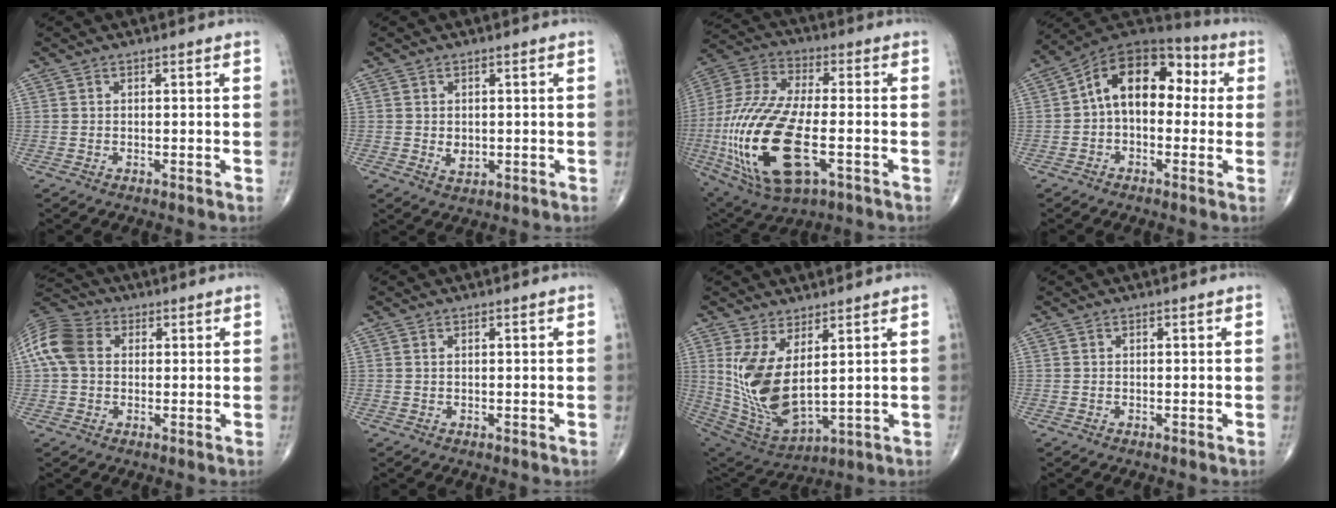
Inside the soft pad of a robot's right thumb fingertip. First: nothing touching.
{"total": 2.5, "force": [-0.1, 1.8, 1.7], "torque": [-0.020, -0.004, 0.005]}
{"total": 26.1, "force": [-6.2, 11.4, 22.7], "torque": [-0.534, -0.007, -0.097]}
{"total": 15.1, "force": [1.4, 9.6, 11.6], "torque": [-0.142, 0.052, 0.007]}
{"total": 10.3, "force": [1.6, 7.7, 6.7], "torque": [-0.138, 0.025, 0.021]}
{"total": 0.0}
{"total": 14.0, "force": [3.3, 6.0, 12.2], "torque": [-0.245, -0.036, 0.089]}
{"total": 0.0}